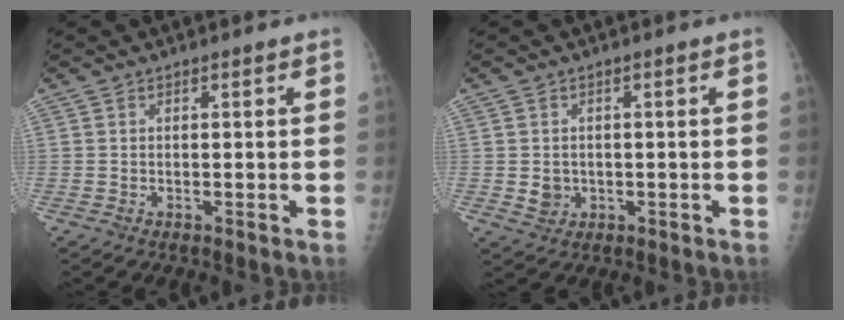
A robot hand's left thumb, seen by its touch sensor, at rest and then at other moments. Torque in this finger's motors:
{"motor_torque": [-0.02, -0.39, 0.23, 0.24, 0.07]}